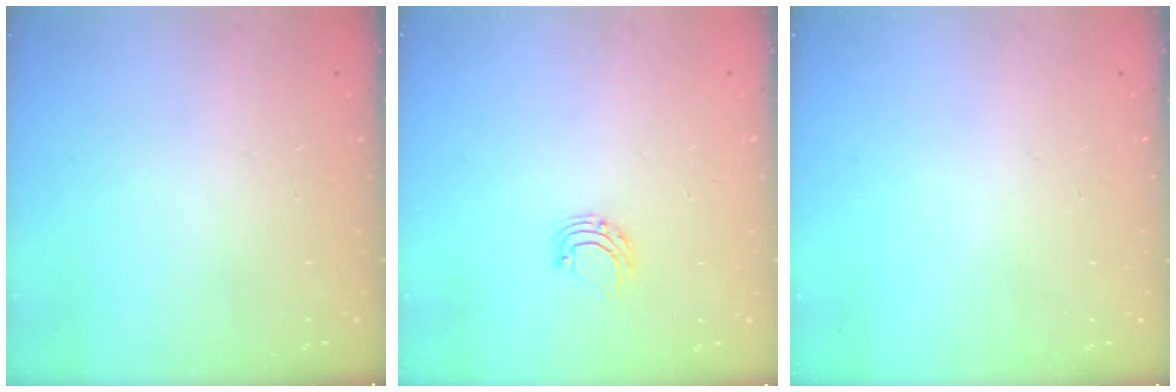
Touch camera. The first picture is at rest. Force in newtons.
{"total": 5.1, "press": 5.1, "slide": 0.4}
{"total": 0.0}